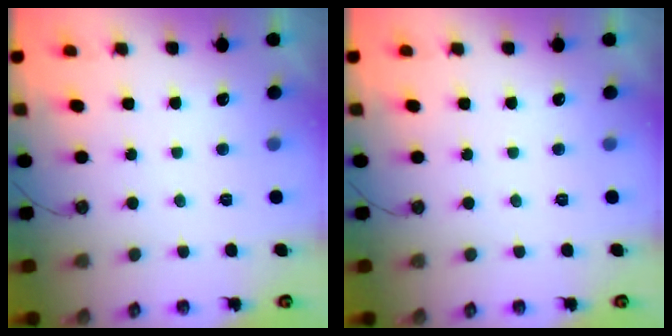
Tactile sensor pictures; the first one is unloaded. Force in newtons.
{"total": 0.0}